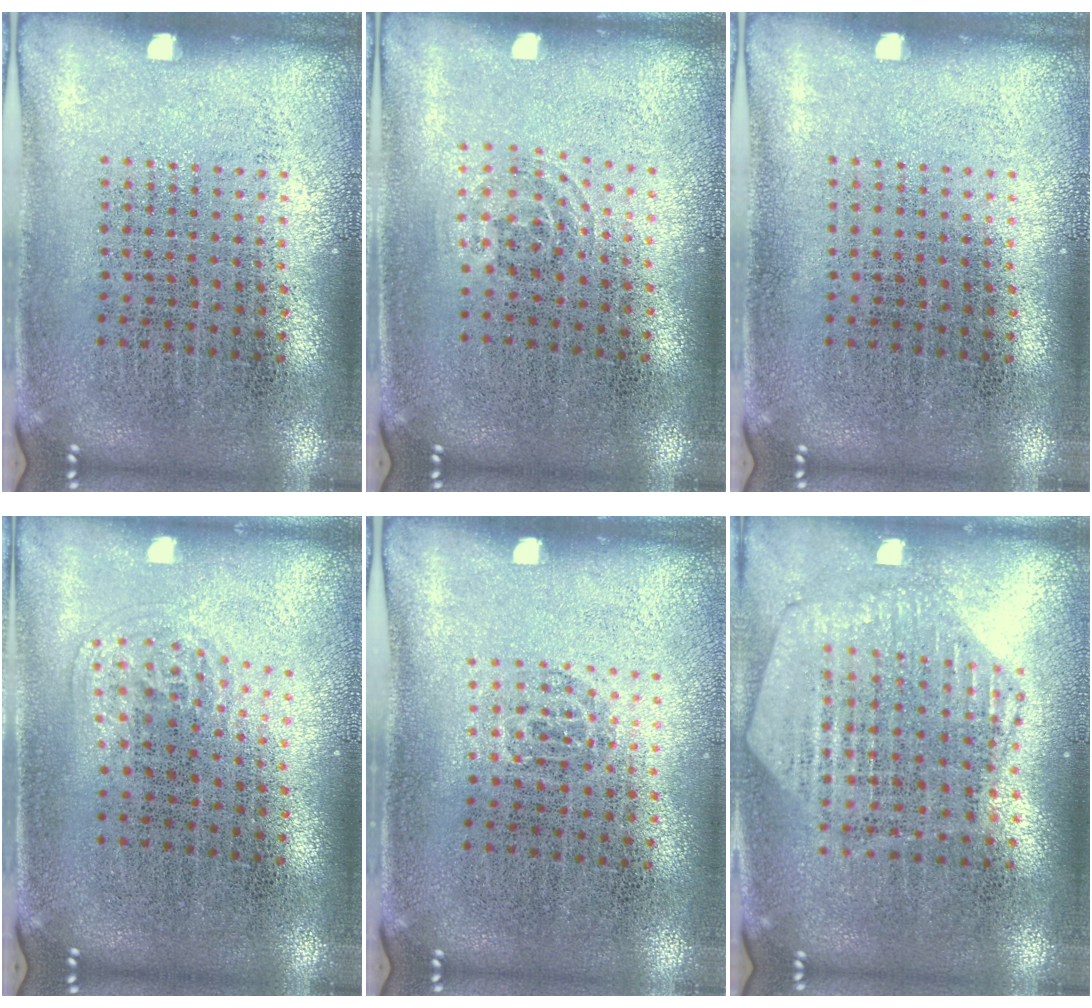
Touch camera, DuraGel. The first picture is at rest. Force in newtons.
{"total": 0.8, "press": 0.6, "slide": 0.5}
{"total": 0.0}
{"total": 1.0, "press": 0.6, "slide": 0.8}
{"total": 0.6, "press": 0.4, "slide": 0.5}
{"total": 1.2, "press": 1.2, "slide": 0.2}